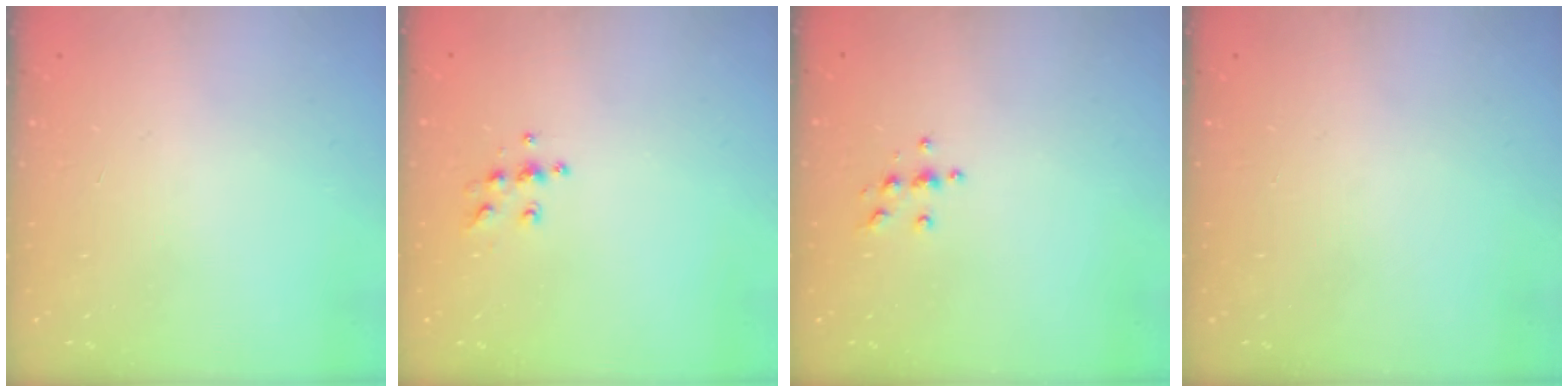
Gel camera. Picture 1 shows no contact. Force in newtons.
{"total": 6.9, "press": 6.9, "slide": 0.4}
{"total": 3.7, "press": 3.7, "slide": 0.4}
{"total": 0.0}